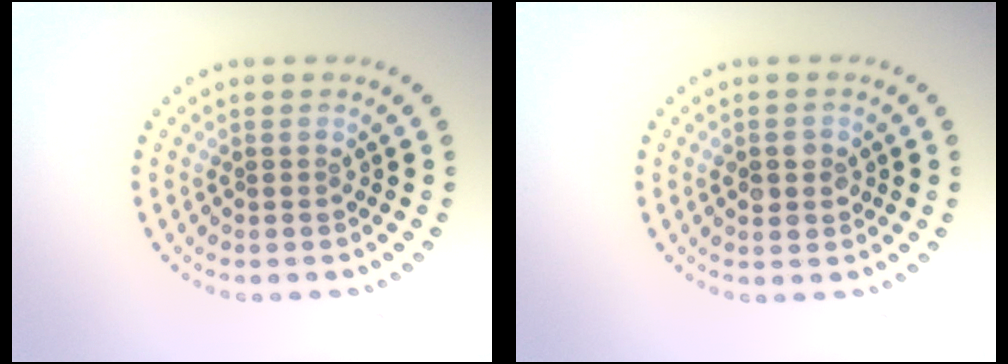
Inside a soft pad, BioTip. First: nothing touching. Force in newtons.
{"total": 1.7, "press": 1.6, "slide": 0.2}